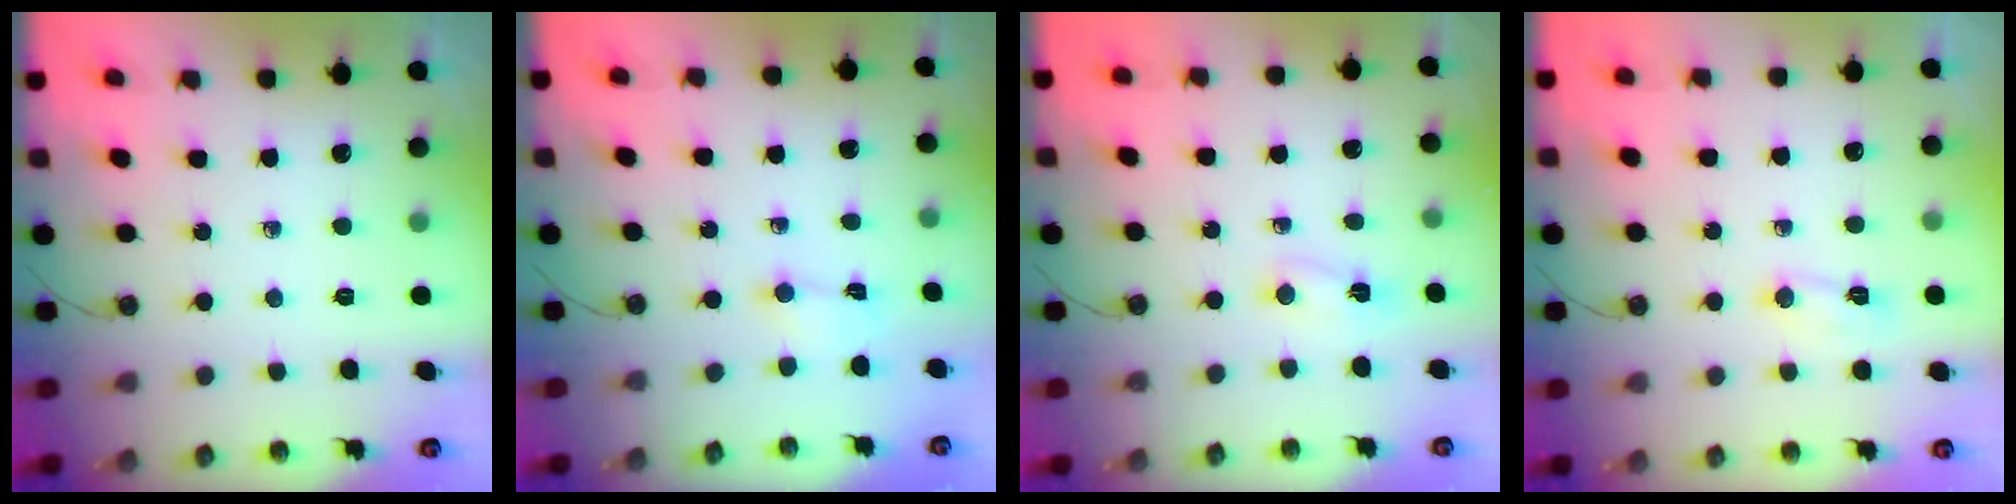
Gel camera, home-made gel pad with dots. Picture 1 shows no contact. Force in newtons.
{"total": 1.2, "press": 1.0, "slide": 0.6}
{"total": 2.9, "press": 2.8, "slide": 0.7}
{"total": 3.9, "press": 3.8, "slide": 0.7}